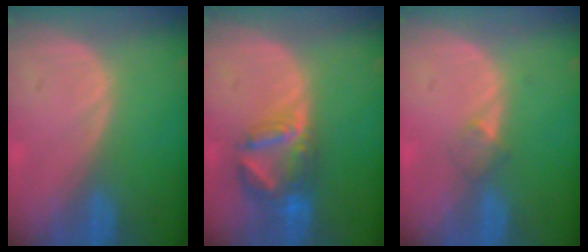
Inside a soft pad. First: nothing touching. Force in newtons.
{"total": 7.1, "press": 6.4, "slide": 3.2}
{"total": 2.1, "press": 1.8, "slide": 1.0}